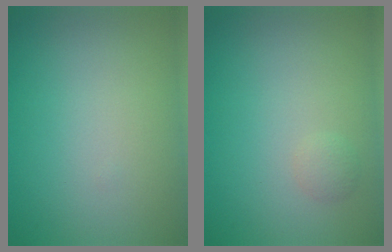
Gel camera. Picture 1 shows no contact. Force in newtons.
{"total": 0.8, "press": 0.8, "slide": 0.1}